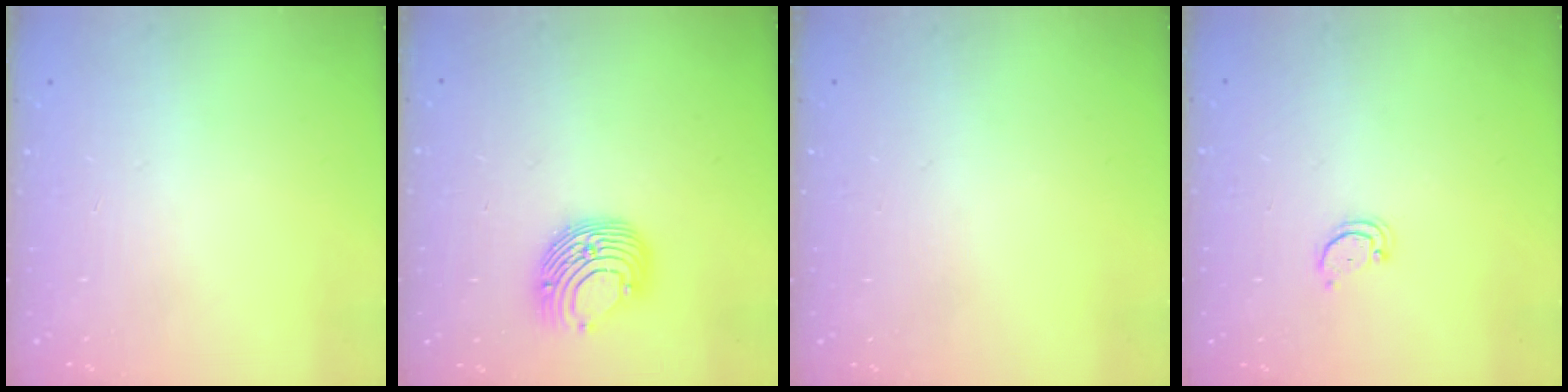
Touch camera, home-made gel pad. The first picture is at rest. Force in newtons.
{"total": 10.6, "press": 10.6, "slide": 0.3}
{"total": 0.0}
{"total": 2.2, "press": 2.2, "slide": 0.4}